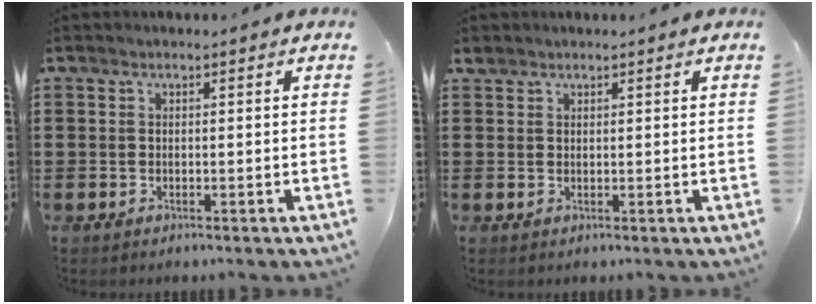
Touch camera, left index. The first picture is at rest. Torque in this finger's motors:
{"motor_torque": [-0.03, 0.02, 0.03, -0.01]}